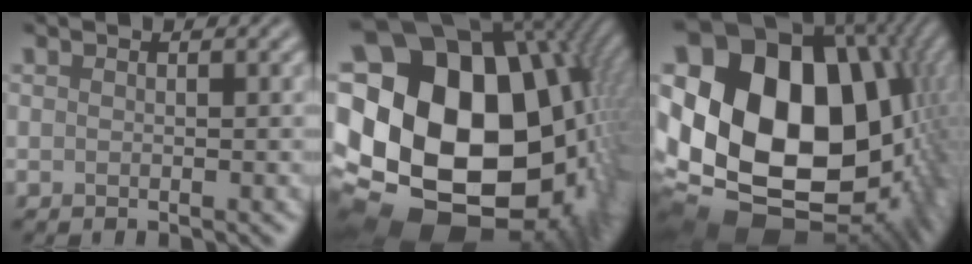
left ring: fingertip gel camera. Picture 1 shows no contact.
{"total": 24.0, "force": [0.2, 18.6, 15.2], "torque": [-0.283, -0.024, -0.012]}
{"total": 23.9, "force": [-0.1, 19.0, 14.5], "torque": [-0.280, -0.039, -0.006]}